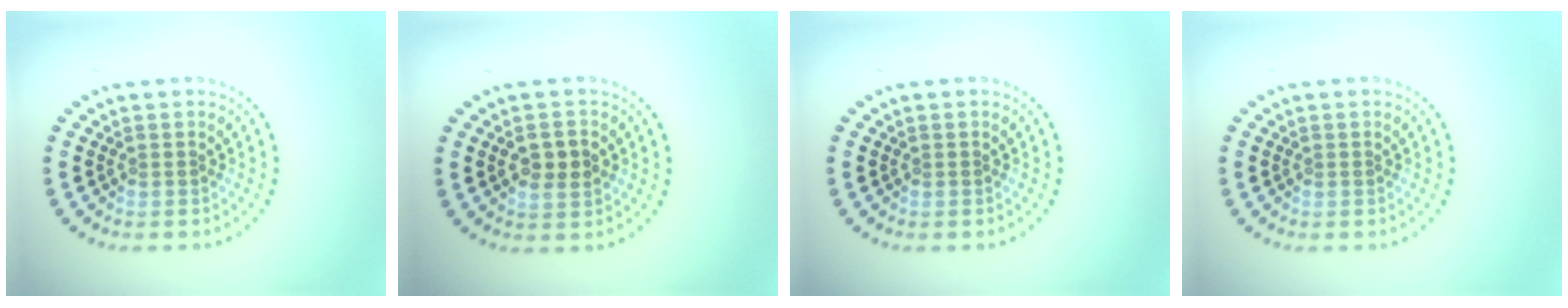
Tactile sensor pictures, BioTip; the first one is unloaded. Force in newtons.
{"total": 2.6, "press": 2.6, "slide": 0.2}
{"total": 0.0}
{"total": 0.0}